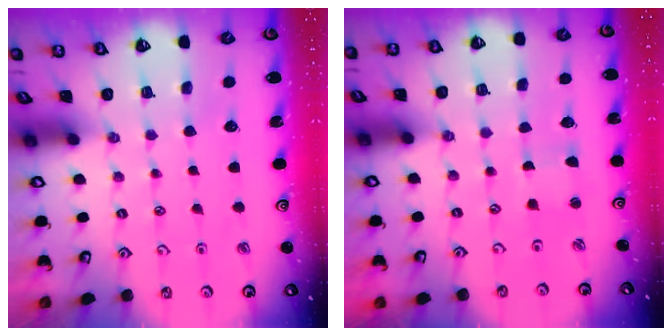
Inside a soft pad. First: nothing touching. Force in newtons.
{"total": 2.0, "press": 2.0, "slide": 0.3}